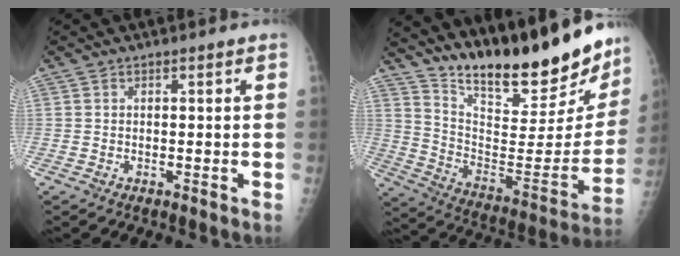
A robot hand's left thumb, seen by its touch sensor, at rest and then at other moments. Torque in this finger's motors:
{"motor_torque": [0.64, 0.34, 0.76, -2.00, 0.18]}